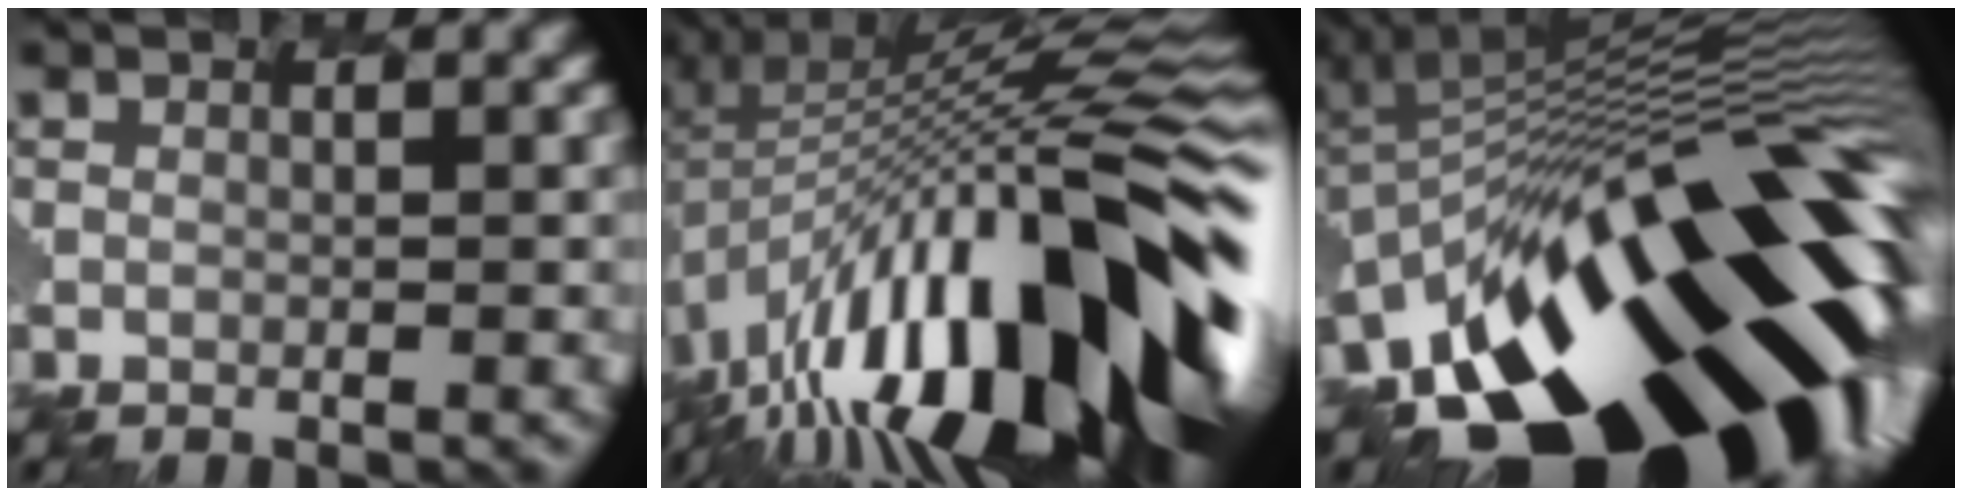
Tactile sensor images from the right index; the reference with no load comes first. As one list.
[{"total": 17.9, "force": [-5.9, 6.8, 15.4], "torque": [-0.217, 0.015, -0.112]}, {"total": 18.8, "force": [-8.3, 9.6, 13.9], "torque": [-0.244, -0.043, -0.126]}]